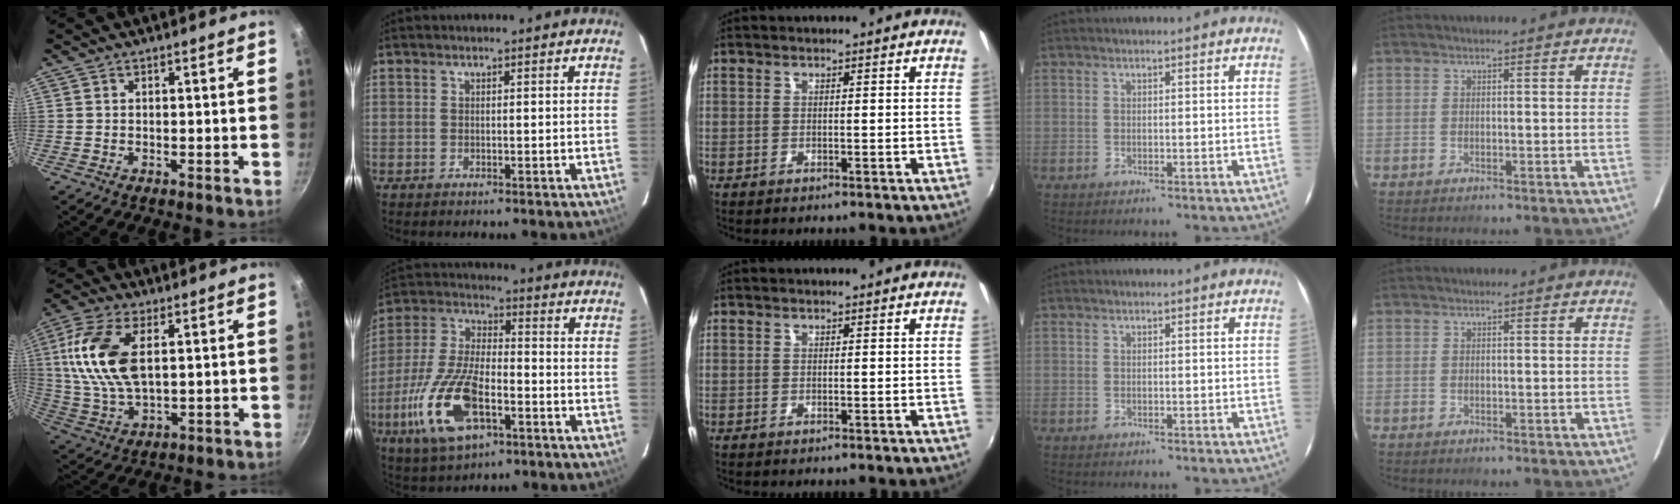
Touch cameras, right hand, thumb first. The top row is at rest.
{"thumb": {"total": 15.3, "force": [3.4, 8.0, 12.5], "torque": [-0.249, -0.003, 0.066]}, "index": {"total": 17.8, "force": [-7.2, 8.0, 14.2], "torque": [-0.316, -0.019, -0.131]}}